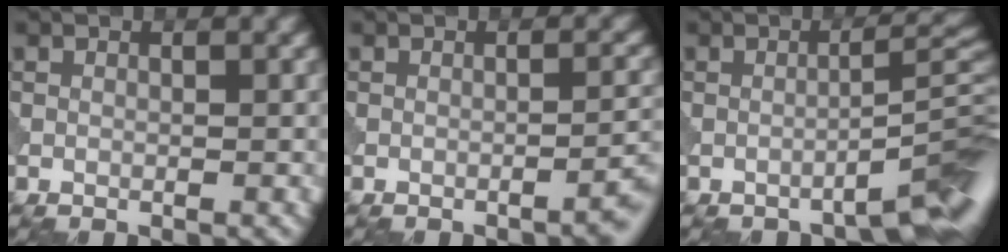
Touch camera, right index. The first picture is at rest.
{"total": 2.5, "force": [-1.4, 0.6, 2.0], "torque": [-0.018, 0.012, -0.026]}
{"total": 5.5, "force": [-3.7, 0.8, 4.0], "torque": [-0.043, 0.024, -0.057]}